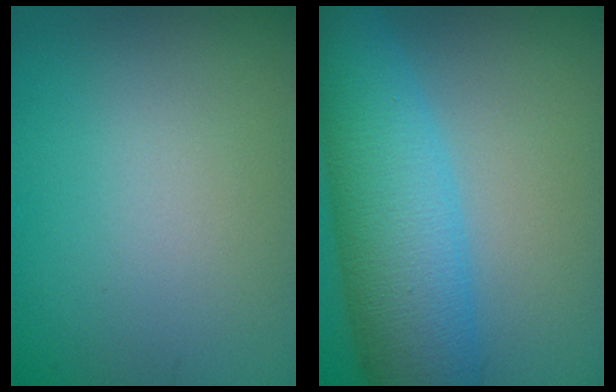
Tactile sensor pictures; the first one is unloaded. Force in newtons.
{"total": 8.6, "press": 8.6, "slide": 0.3}